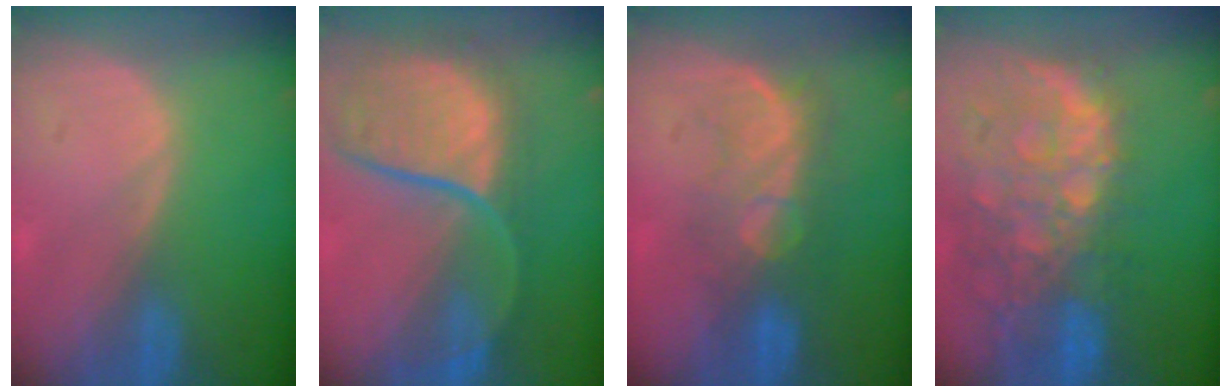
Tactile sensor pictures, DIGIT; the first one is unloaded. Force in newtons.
{"total": 11.9, "press": 9.9, "slide": 6.7}
{"total": 7.7, "press": 7.4, "slide": 2.0}
{"total": 13.2, "press": 10.8, "slide": 7.6}